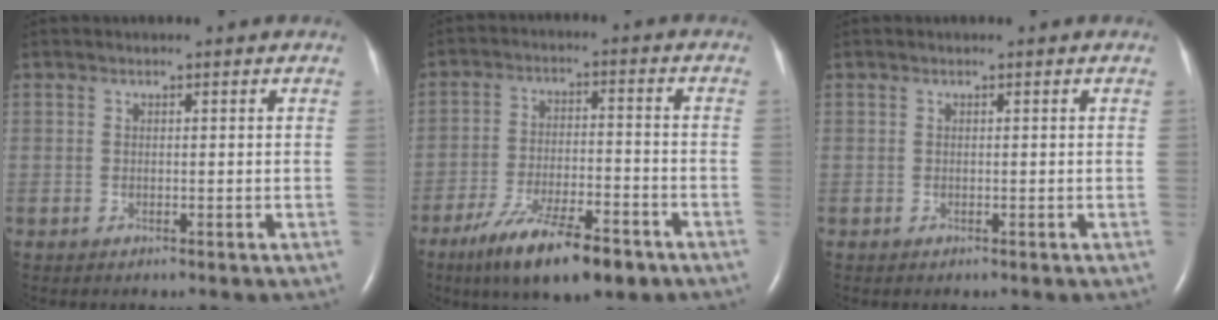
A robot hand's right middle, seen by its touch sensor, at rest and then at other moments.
{"total": 13.0, "force": [-8.6, 3.2, 9.3], "torque": [-0.165, -0.019, -0.141]}
{"total": 0.0}